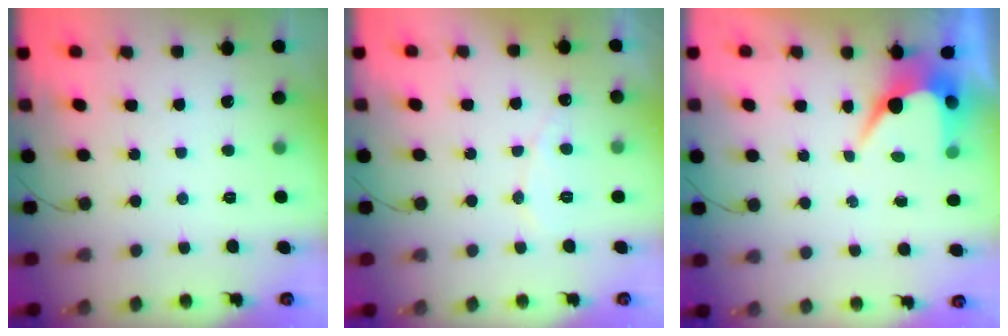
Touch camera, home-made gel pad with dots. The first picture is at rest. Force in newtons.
{"total": 5.7, "press": 5.7, "slide": 0.4}
{"total": 6.5, "press": 6.5, "slide": 0.5}